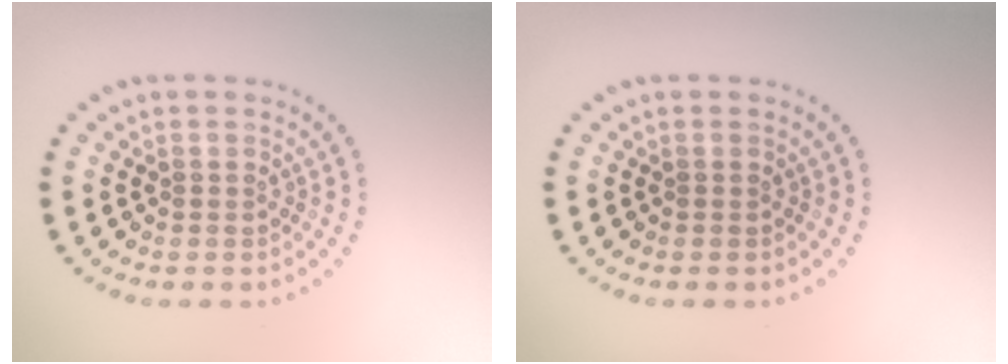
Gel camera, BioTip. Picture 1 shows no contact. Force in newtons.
{"total": 0.0}